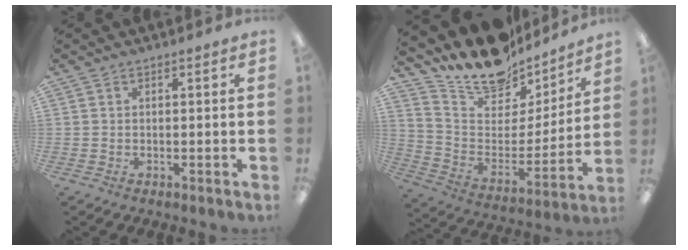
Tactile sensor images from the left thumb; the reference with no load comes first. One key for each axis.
{"total": 15.7, "fx": 13.7, "fy": 6.6, "fz": 4.0, "tx": -0.083, "ty": -0.118, "tz": 0.242}